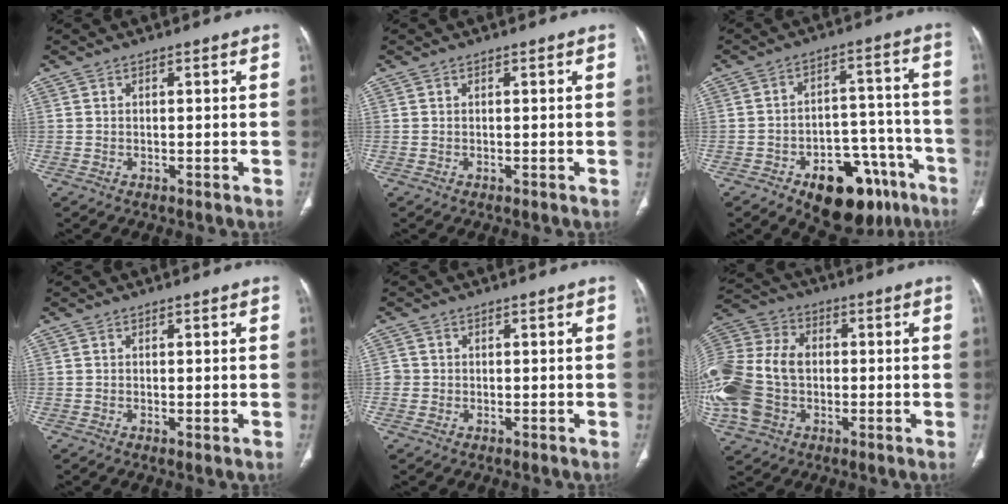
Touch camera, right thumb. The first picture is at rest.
{"total": 0.0}
{"total": 18.6, "force": [-10.6, 10.0, 11.6], "torque": [-0.101, 0.076, -0.143]}
{"total": 0.7, "force": [-0.1, 0.2, 0.7], "torque": [-0.018, -0.005, -0.001]}
{"total": 1.7, "force": [-0.2, 1.6, 0.2], "torque": [0.006, 0.007, -0.005]}
{"total": 21.2, "force": [-2.3, 15.6, 14.3], "torque": [-0.345, 0.022, -0.036]}